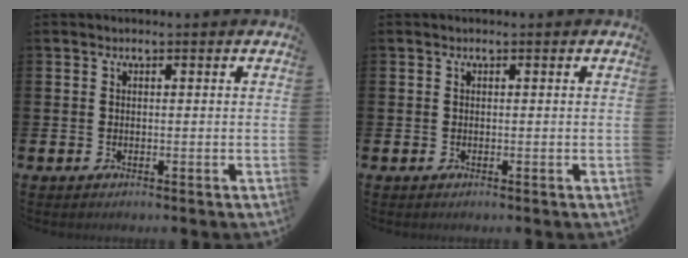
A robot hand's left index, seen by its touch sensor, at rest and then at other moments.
{"total": 0.0}